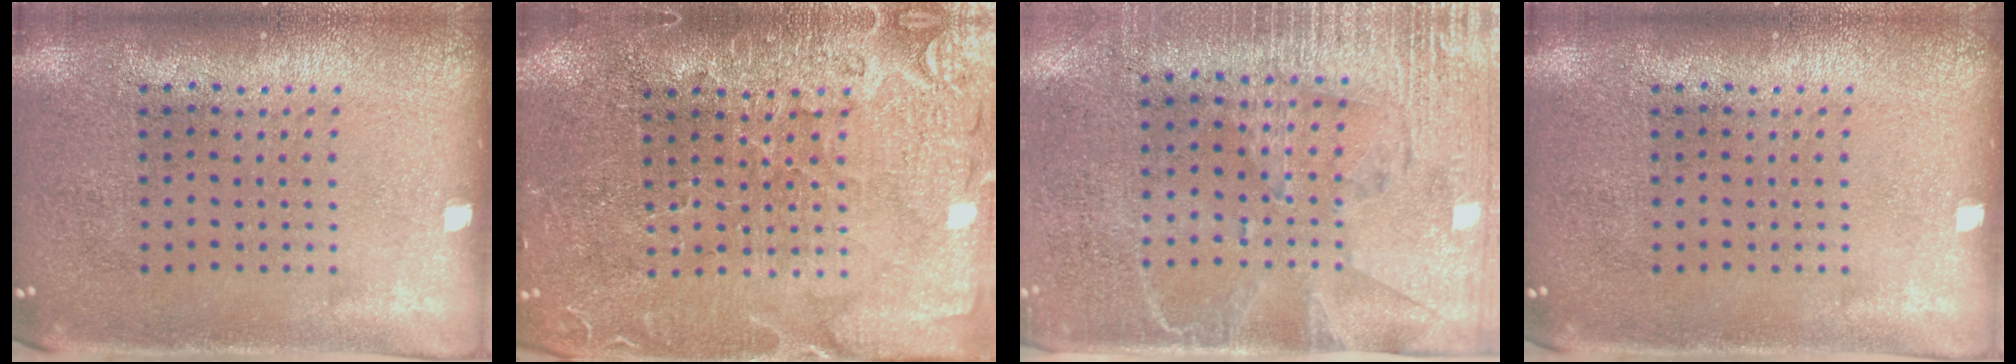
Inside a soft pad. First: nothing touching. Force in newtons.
{"total": 3.7, "press": 3.5, "slide": 1.1}
{"total": 2.9, "press": 2.6, "slide": 1.4}
{"total": 0.0}